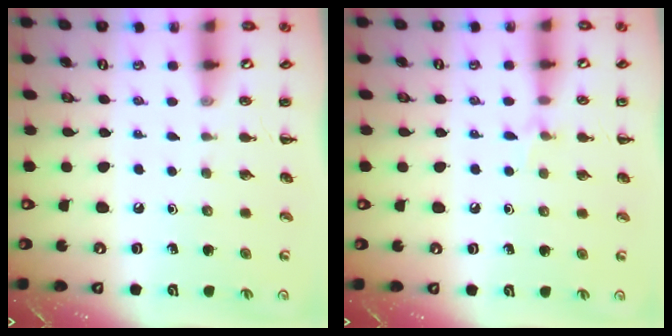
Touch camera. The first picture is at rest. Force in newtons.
{"total": 4.9, "press": 4.6, "slide": 1.7}